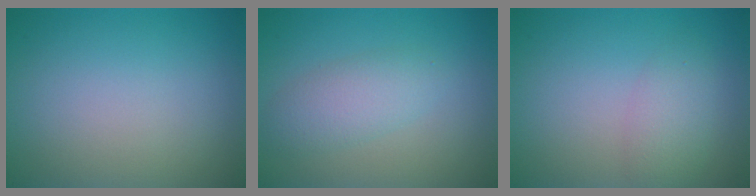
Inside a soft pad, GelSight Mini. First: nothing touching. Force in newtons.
{"total": 2.8, "press": 2.8, "slide": 0.1}
{"total": 2.4, "press": 2.4, "slide": 0.1}